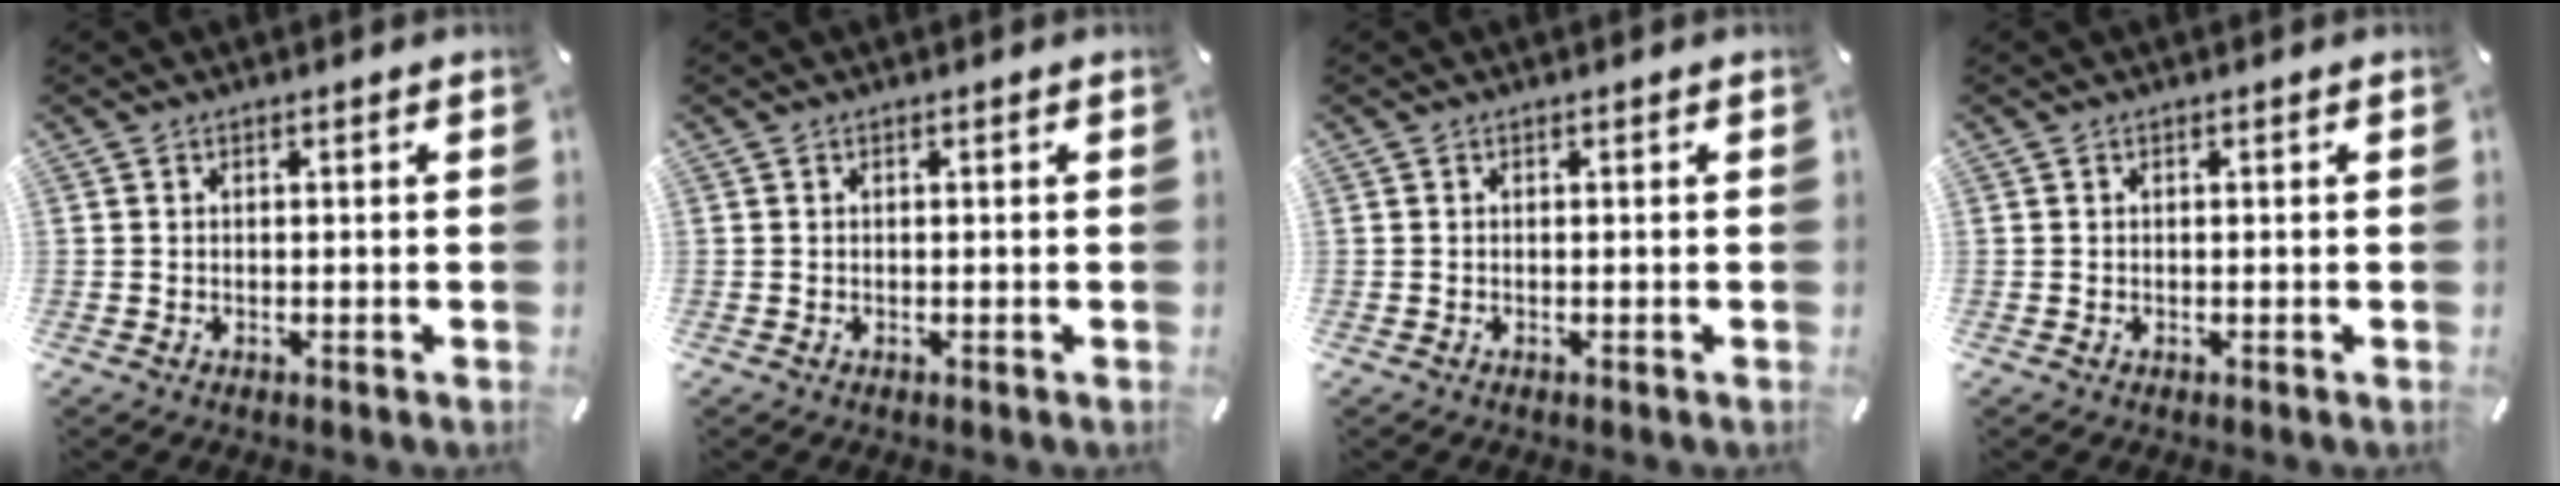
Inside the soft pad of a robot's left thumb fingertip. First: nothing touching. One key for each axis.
{"total": 0.0}
{"total": 0.0}
{"total": 0.0}